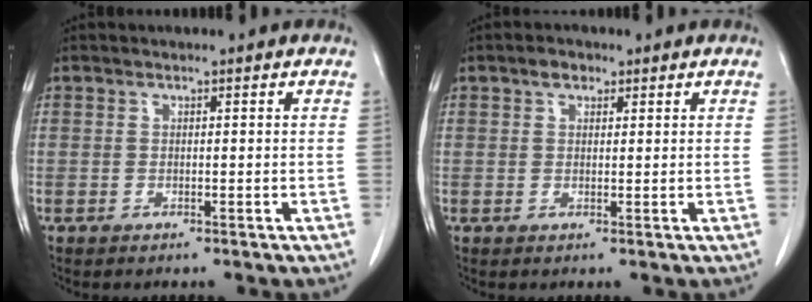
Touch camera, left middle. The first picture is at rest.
{"total": 1.9, "force": [1.2, 1.1, 0.9], "torque": [-0.017, 0.006, 0.018]}